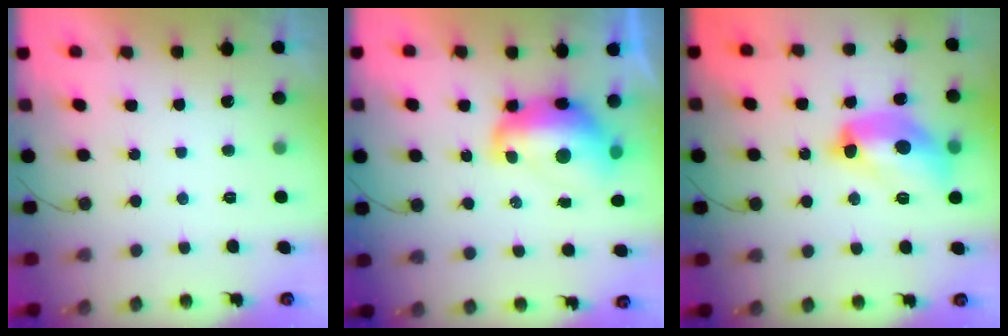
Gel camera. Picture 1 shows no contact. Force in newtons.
{"total": 12.7, "press": 12.6, "slide": 1.0}
{"total": 13.4, "press": 13.3, "slide": 1.2}